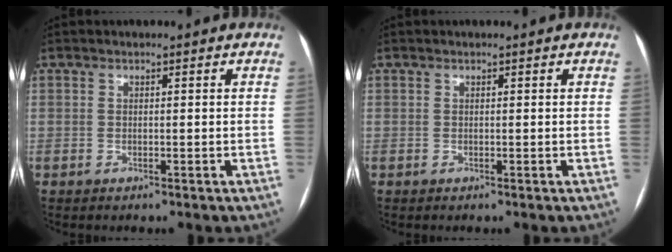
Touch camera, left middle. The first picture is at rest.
{"total": 0.0}